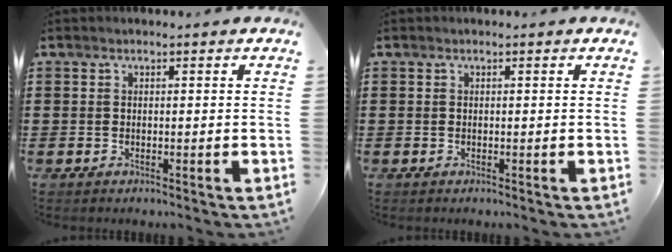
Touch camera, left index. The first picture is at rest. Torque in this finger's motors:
{"motor_torque": [-0.01, 0.01, 0.00, -0.01]}